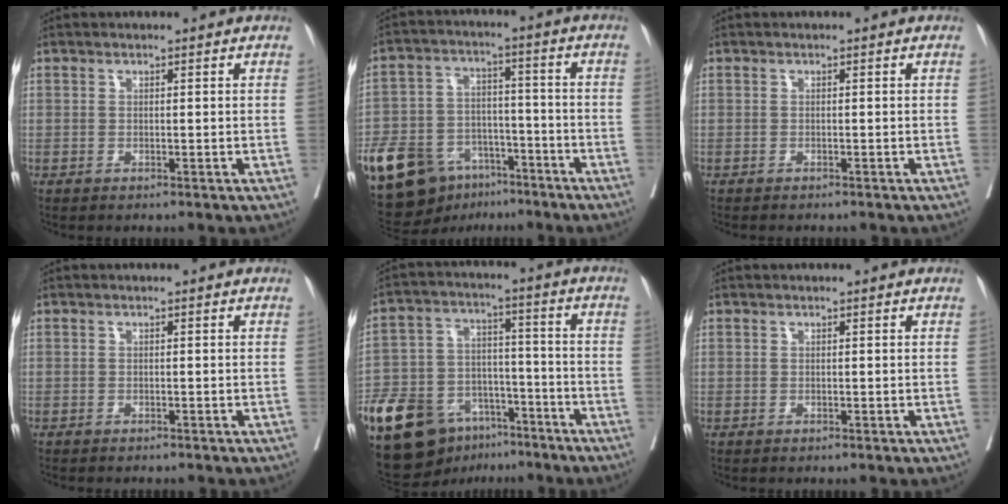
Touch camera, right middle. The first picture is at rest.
{"total": 19.8, "force": [-12.1, 11.5, 10.6], "torque": [-0.240, 0.012, -0.203]}
{"total": 2.2, "force": [-2.0, 0.4, 0.9], "torque": [-0.014, -0.003, -0.024]}
{"total": 3.1, "force": [-2.7, 0.6, 1.2], "torque": [-0.018, -0.004, -0.033]}
{"total": 21.9, "force": [-13.9, 12.4, 11.5], "torque": [-0.274, 0.014, -0.237]}
{"total": 0.0}